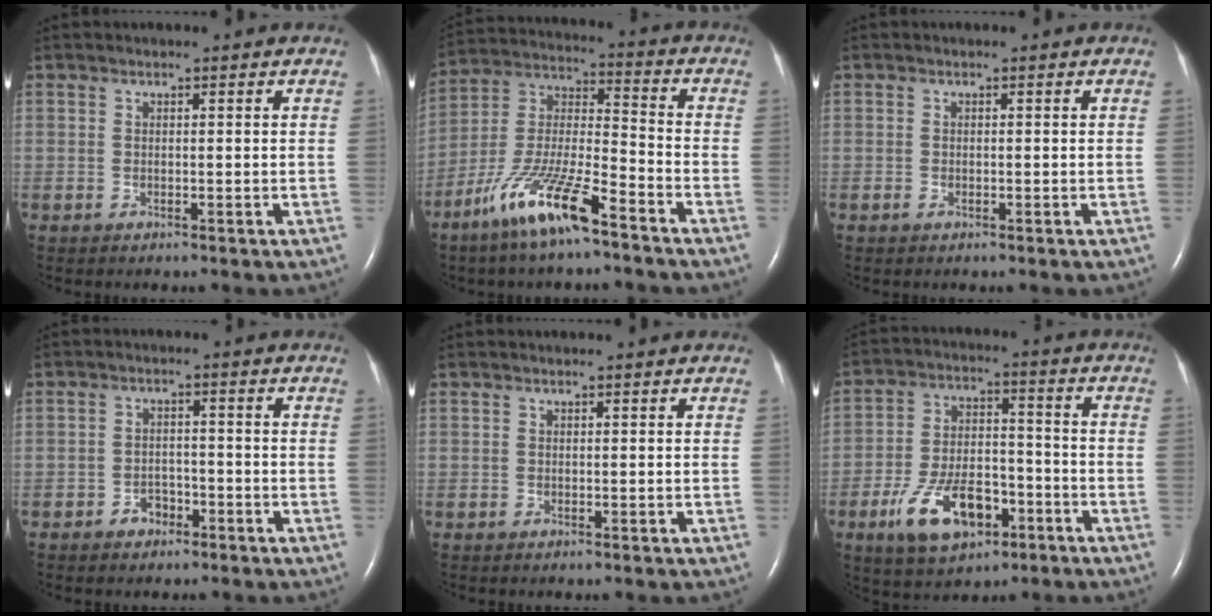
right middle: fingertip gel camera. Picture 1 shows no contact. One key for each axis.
{"total": 13.9, "fx": -9.1, "fy": 1.9, "fz": 10.3, "tx": -0.212, "ty": -0.016, "tz": -0.173}
{"total": 0.5, "fx": -0.3, "fy": 0.3, "fz": 0.4, "tx": -0.010, "ty": 0.000, "tz": -0.004}
{"total": 2.7, "fx": -1.7, "fy": 1.7, "fz": 1.0, "tx": -0.009, "ty": 0.007, "tz": -0.026}
{"total": 0.0}
{"total": 12.0, "fx": -5.9, "fy": 6.0, "fz": 8.5, "tx": -0.162, "ty": 0.007, "tz": -0.096}